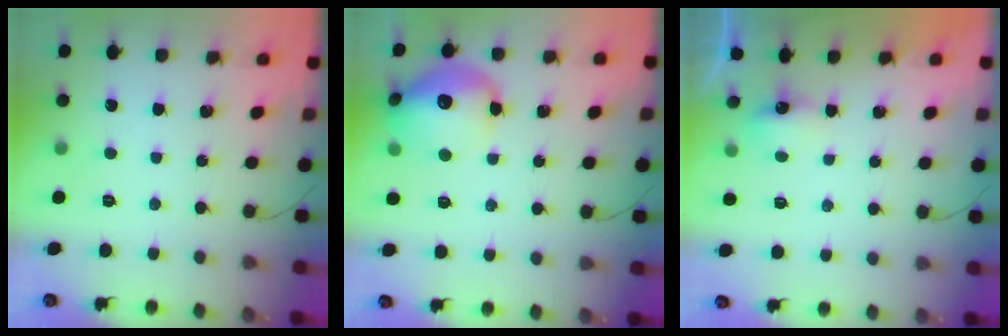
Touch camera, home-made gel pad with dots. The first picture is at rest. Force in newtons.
{"total": 15.6, "press": 15.4, "slide": 2.2}
{"total": 3.7, "press": 3.5, "slide": 1.1}